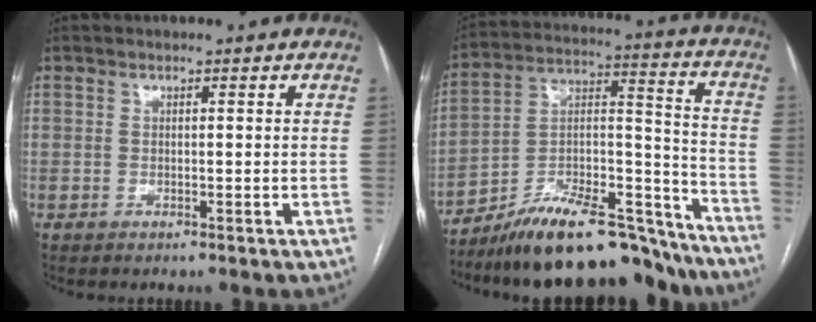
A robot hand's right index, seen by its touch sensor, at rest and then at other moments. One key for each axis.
{"total": 24.7, "fx": -21.4, "fy": 6.1, "fz": 10.8, "tx": -0.151, "ty": 0.034, "tz": -0.335}